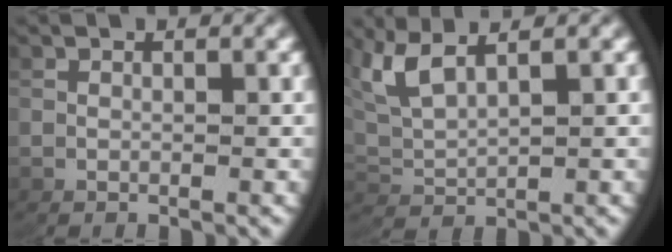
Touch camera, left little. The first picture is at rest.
{"total": 5.2, "force": [2.5, 3.2, 3.2], "torque": [-0.096, -0.002, 0.051]}